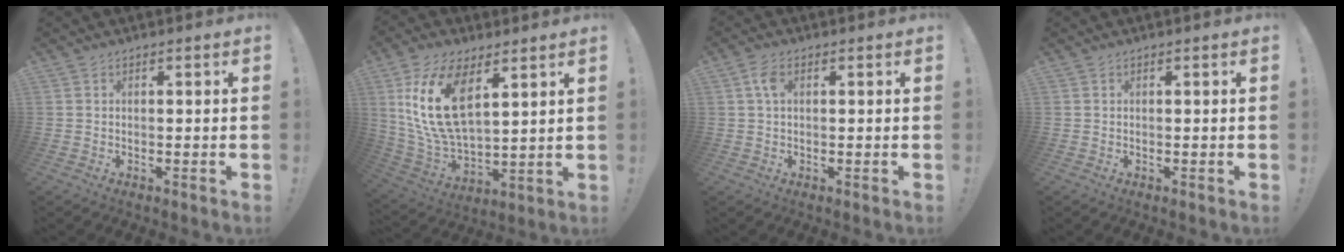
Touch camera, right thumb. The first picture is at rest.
{"total": 18.8, "force": [7.8, 9.9, 13.9], "torque": [-0.291, -0.032, 0.135]}
{"total": 3.8, "force": [1.0, 2.2, 2.9], "torque": [-0.060, 0.008, 0.017]}
{"total": 0.0}